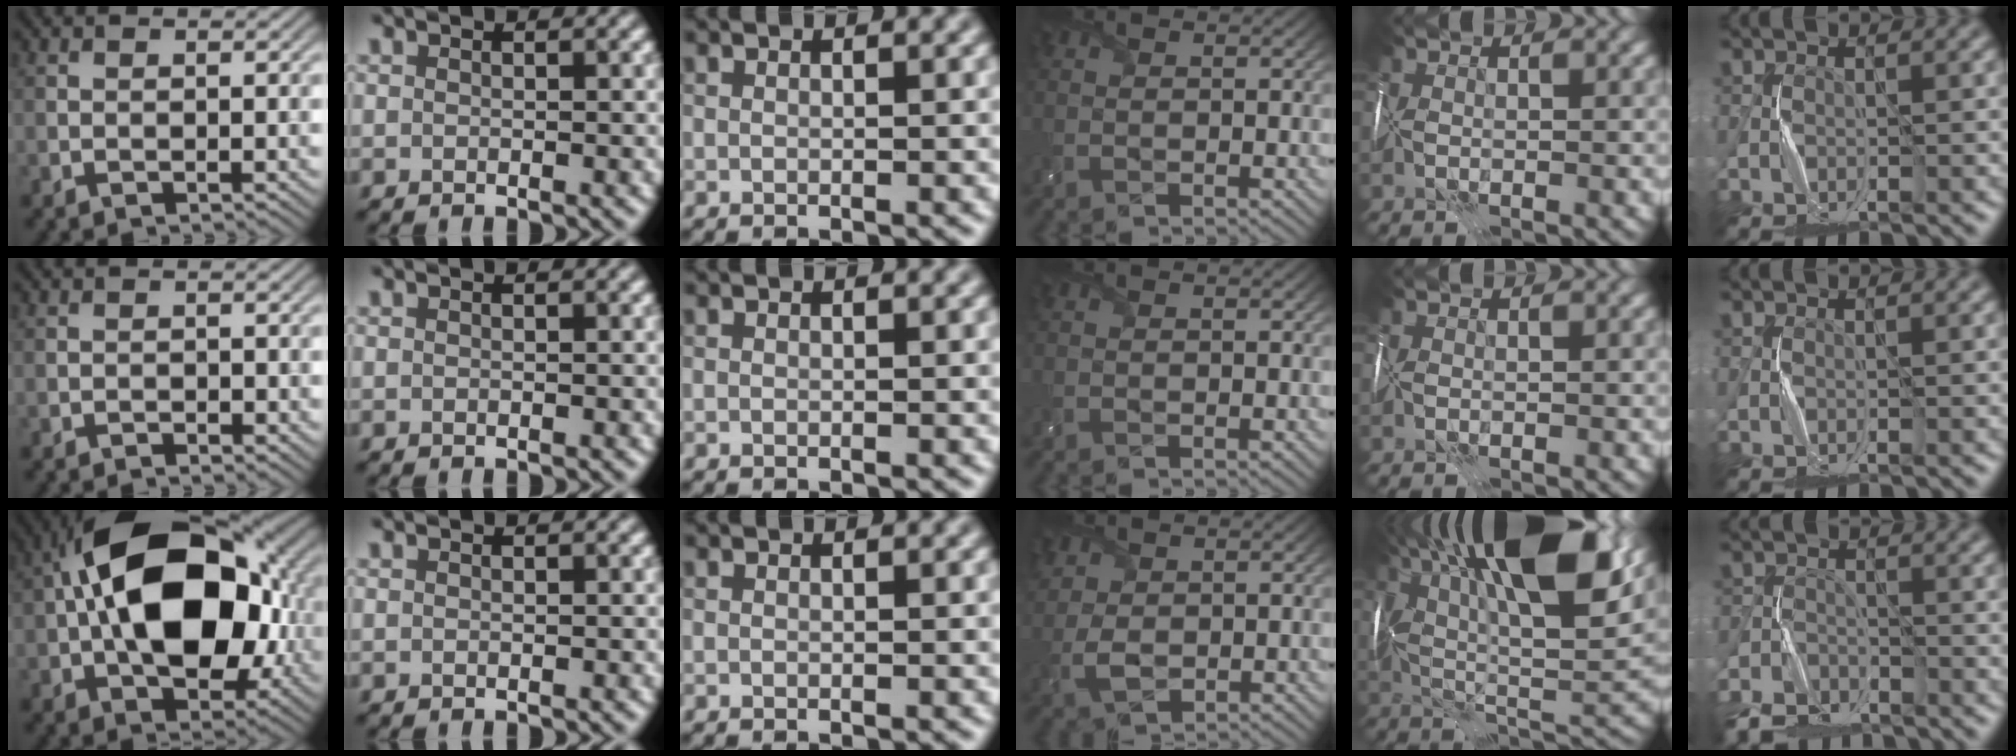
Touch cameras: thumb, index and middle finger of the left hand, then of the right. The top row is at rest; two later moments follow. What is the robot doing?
{"motion": "wrap", "object": "scarf"}